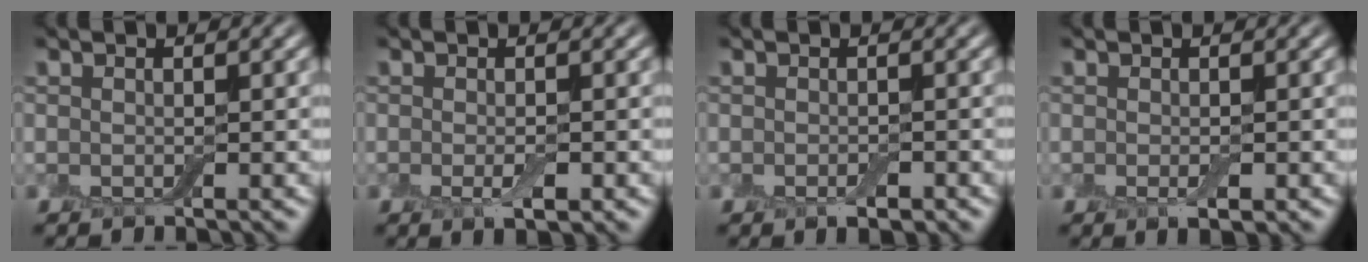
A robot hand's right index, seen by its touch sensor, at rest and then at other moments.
{"total": 1.4, "force": [-0.4, 0.4, 1.3], "torque": [-0.021, -0.007, -0.004]}
{"total": 1.0, "force": [-0.6, 0.3, 0.7], "torque": [-0.011, -0.004, -0.007]}
{"total": 1.0, "force": [-0.2, 0.2, 0.9], "torque": [-0.013, -0.005, -0.002]}